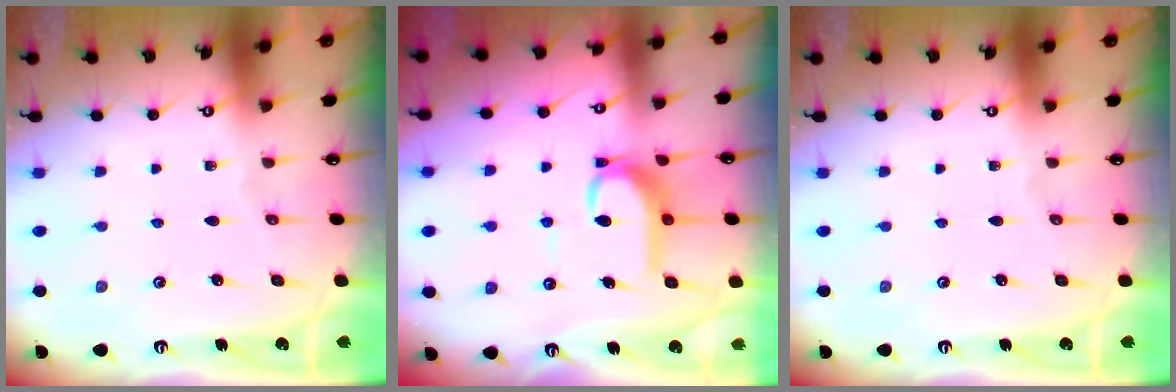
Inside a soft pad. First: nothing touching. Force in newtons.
{"total": 6.8, "press": 6.7, "slide": 1.0}
{"total": 0.0}